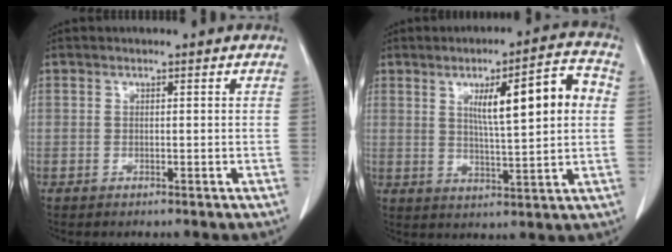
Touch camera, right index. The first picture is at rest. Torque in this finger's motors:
{"motor_torque": [0.62, 0.35, 0.42, 0.13]}